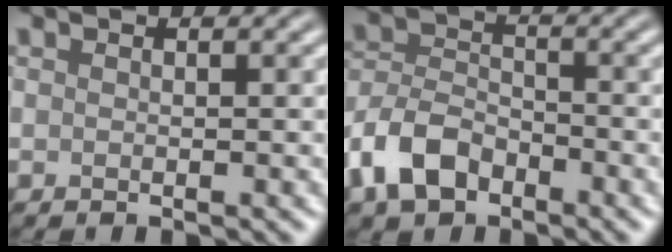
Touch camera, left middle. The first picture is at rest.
{"total": 5.6, "force": [-3.3, 3.4, 3.0], "torque": [-0.063, 0.001, -0.074]}